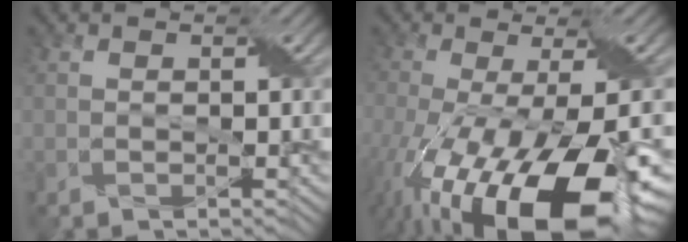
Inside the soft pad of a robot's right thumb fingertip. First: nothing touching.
{"total": 18.9, "force": [-8.1, 7.1, 15.5], "torque": [-0.280, -0.058, -0.106]}